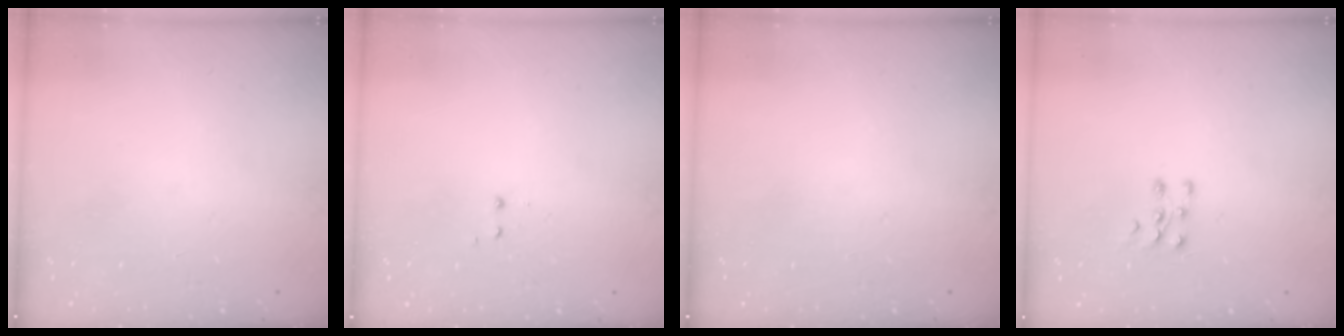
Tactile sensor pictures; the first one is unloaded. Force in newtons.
{"total": 1.2, "press": 1.1, "slide": 0.5}
{"total": 0.0}
{"total": 6.6, "press": 6.6, "slide": 0.8}